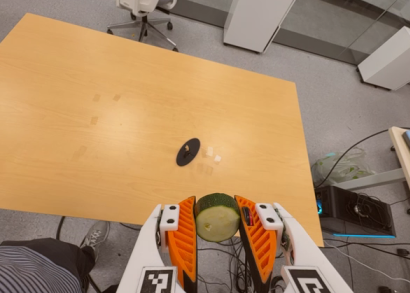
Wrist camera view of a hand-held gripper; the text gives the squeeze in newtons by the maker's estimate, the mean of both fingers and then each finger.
{"total": 12.2, "left": 11.8, "right": 12.7}